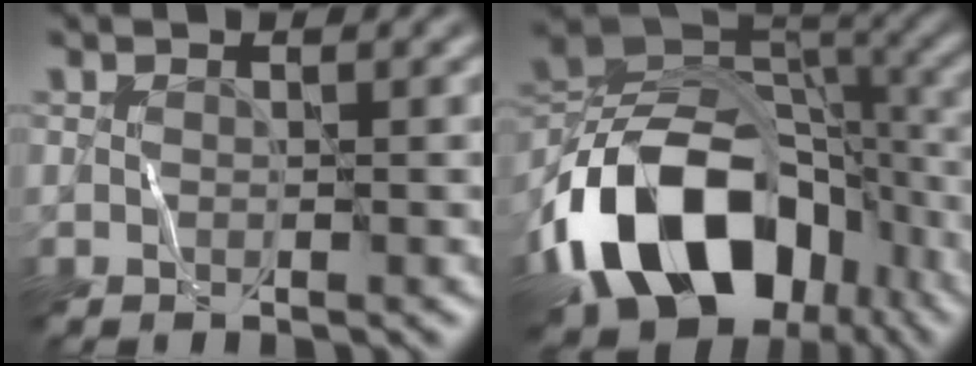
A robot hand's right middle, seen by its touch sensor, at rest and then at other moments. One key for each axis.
{"total": 16.7, "fx": -7.9, "fy": 10.4, "fz": 10.5, "tx": -0.193, "ty": 0.002, "tz": -0.143}